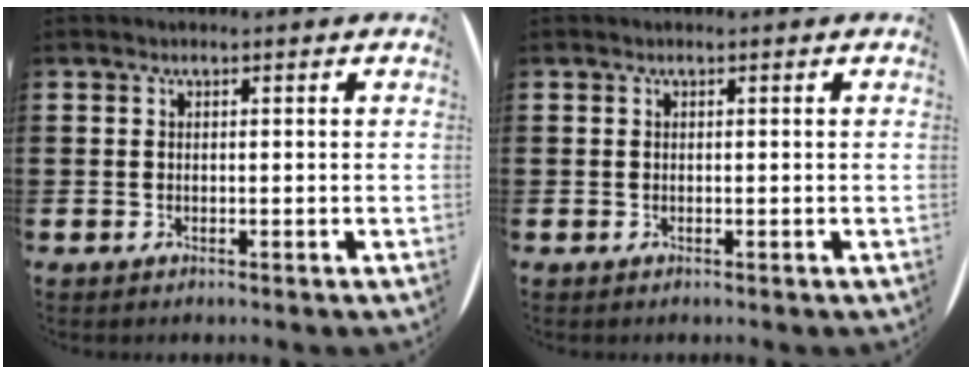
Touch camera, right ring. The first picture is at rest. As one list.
[{"total": 0.0}]